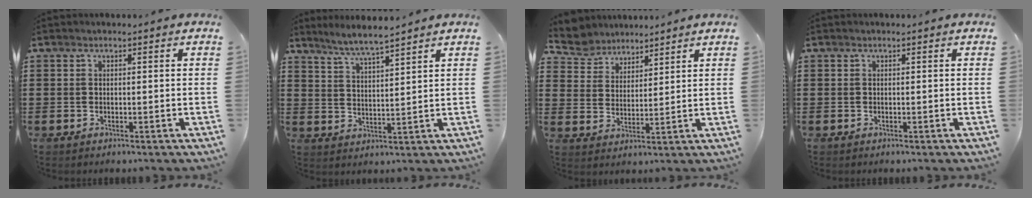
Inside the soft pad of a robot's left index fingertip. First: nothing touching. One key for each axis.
{"total": 4.6, "fx": 4.3, "fy": -0.5, "fz": 1.6, "tx": -0.045, "ty": -0.016, "tz": 0.075}
{"total": 5.2, "fx": 4.9, "fy": 1.8, "fz": -0.3, "tx": -0.021, "ty": -0.016, "tz": 0.090}
{"total": 0.0}